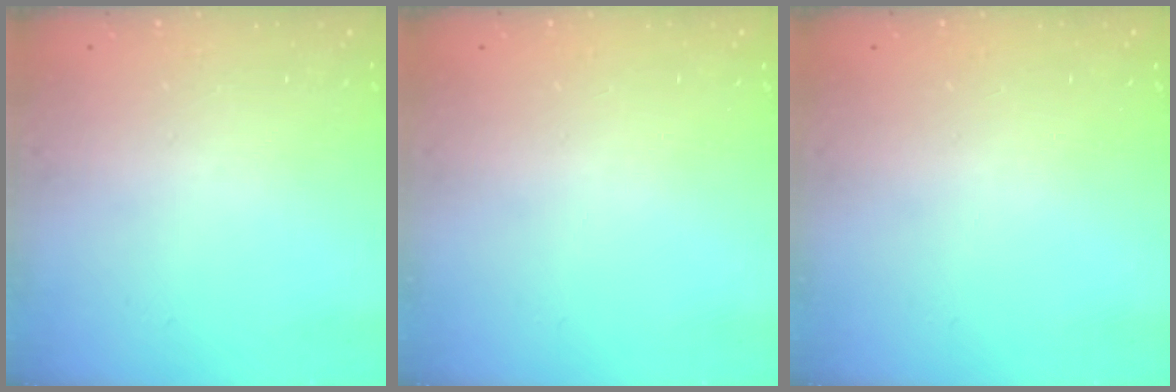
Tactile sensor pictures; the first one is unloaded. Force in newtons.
{"total": 0.0}
{"total": 0.0}